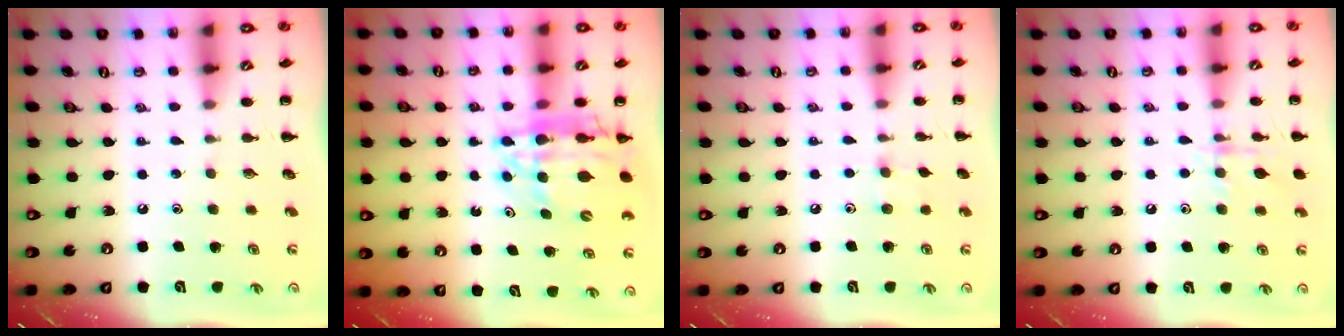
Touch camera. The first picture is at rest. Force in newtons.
{"total": 14.0, "press": 13.4, "slide": 4.0}
{"total": 5.3, "press": 4.9, "slide": 1.8}
{"total": 8.6, "press": 8.5, "slide": 1.3}